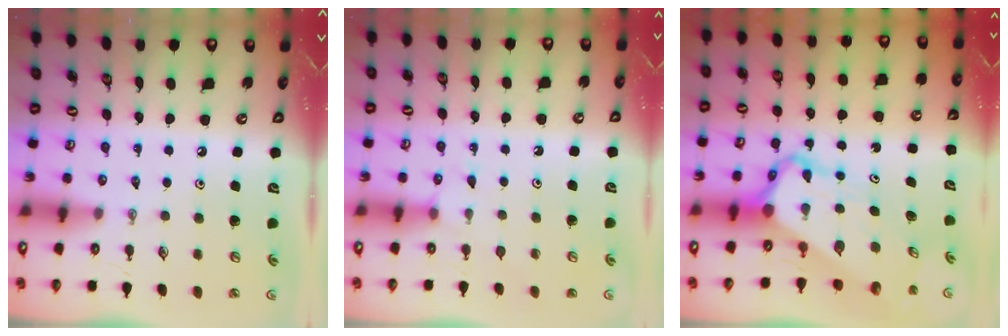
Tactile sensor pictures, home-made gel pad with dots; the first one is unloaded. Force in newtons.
{"total": 4.9, "press": 4.8, "slide": 0.6}
{"total": 7.7, "press": 7.7, "slide": 0.7}